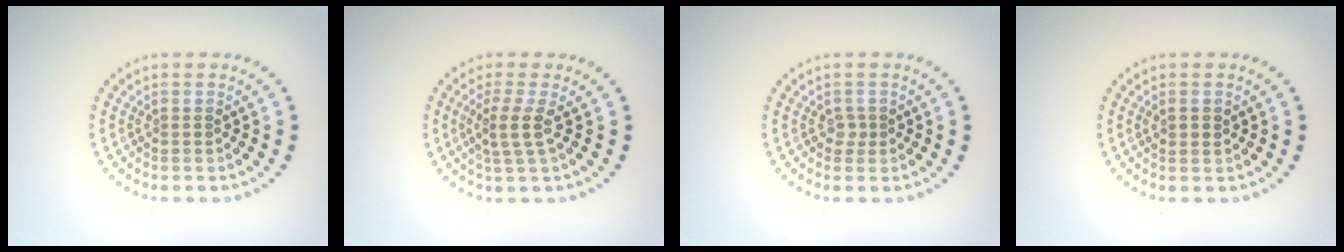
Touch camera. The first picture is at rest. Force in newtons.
{"total": 2.3, "press": 1.8, "slide": 1.4}
{"total": 0.9, "press": 0.7, "slide": 0.5}
{"total": 1.1, "press": 1.0, "slide": 0.4}